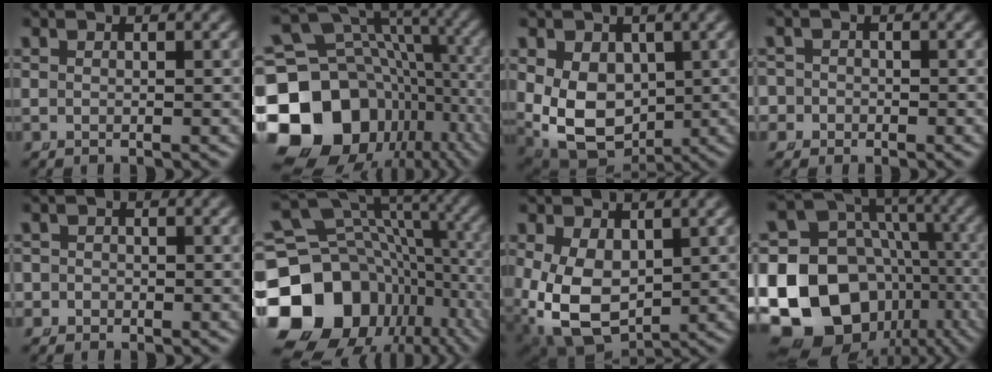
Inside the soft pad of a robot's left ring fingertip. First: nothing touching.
{"total": 21.8, "force": [-4.4, 18.0, 11.4], "torque": [-0.214, -0.068, -0.059]}
{"total": 9.9, "force": [-1.6, 8.2, 5.3], "torque": [-0.140, -0.072, 0.009]}
{"total": 2.9, "force": [-1.0, 2.7, 0.3], "torque": [-0.017, -0.014, -0.020]}
{"total": 2.2, "force": [-0.9, 2.0, -0.1], "torque": [-0.008, -0.012, -0.017]}
{"total": 19.8, "force": [-4.6, 15.9, 10.9], "torque": [-0.199, -0.067, -0.053]}
{"total": 10.8, "force": [-3.1, 8.6, 5.6], "torque": [-0.157, -0.079, -0.020]}
{"total": 24.6, "force": [-5.1, 20.9, 11.8], "torque": [-0.269, -0.085, -0.069]}